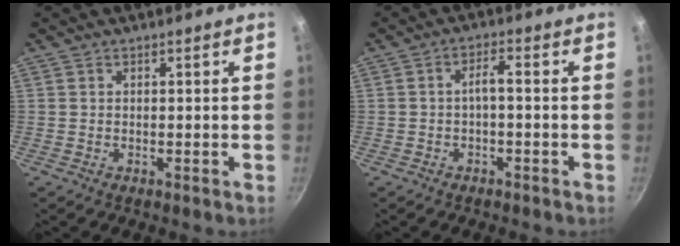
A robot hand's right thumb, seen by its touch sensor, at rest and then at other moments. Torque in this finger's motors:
{"motor_torque": [-0.21, 0.04, 0.30, 0.26, 0.02]}